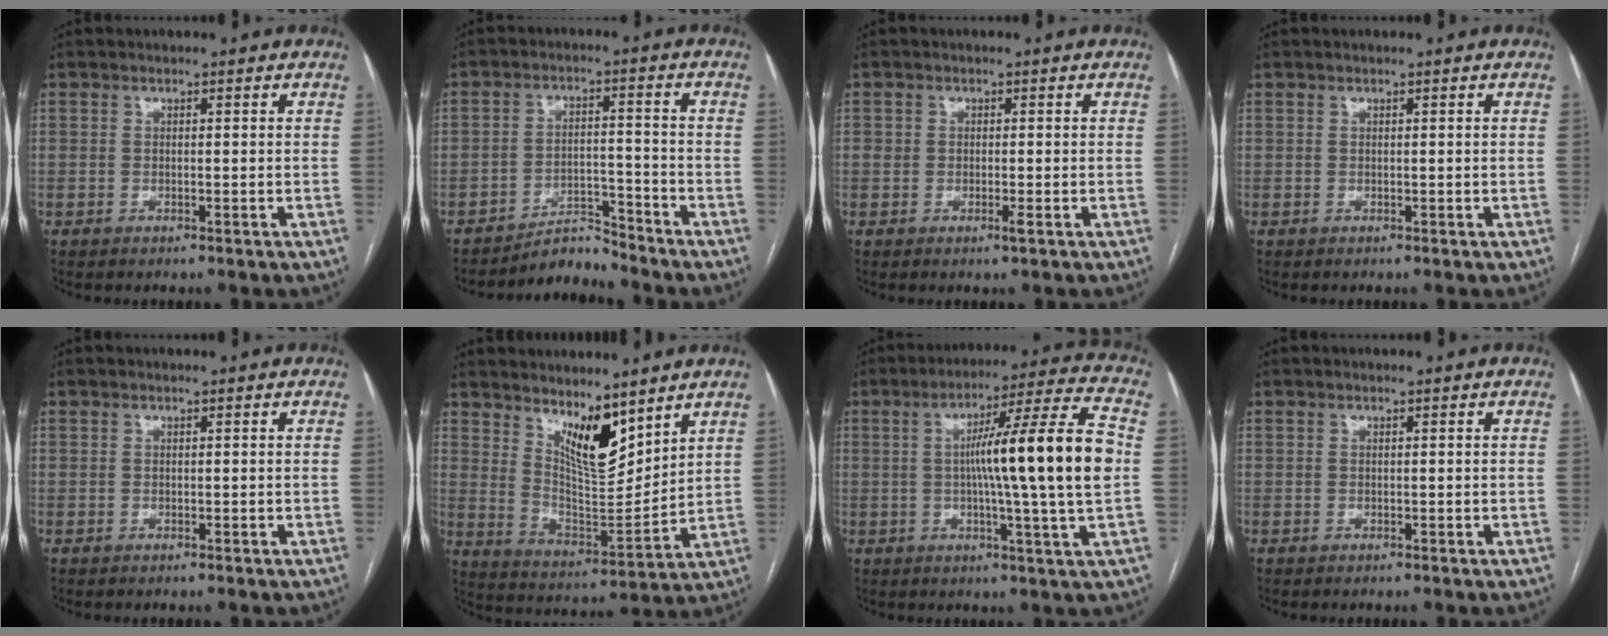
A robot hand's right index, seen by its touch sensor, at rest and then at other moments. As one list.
[{"total": 4.6, "force": [-4.5, 0.5, -0.6], "torque": [0.013, 0.012, -0.074]}, {"total": 1.5, "force": [-0.3, 0.8, 1.2], "torque": [-0.015, 0.000, -0.004]}, {"total": 0.0}, {"total": 0.0}, {"total": 10.7, "force": [7.4, 3.1, 7.1], "torque": [-0.134, -0.009, 0.149]}, {"total": 17.3, "force": [0.8, -1.3, 17.3], "torque": [-0.267, 0.005, 0.001]}, {"total": 0.0}]